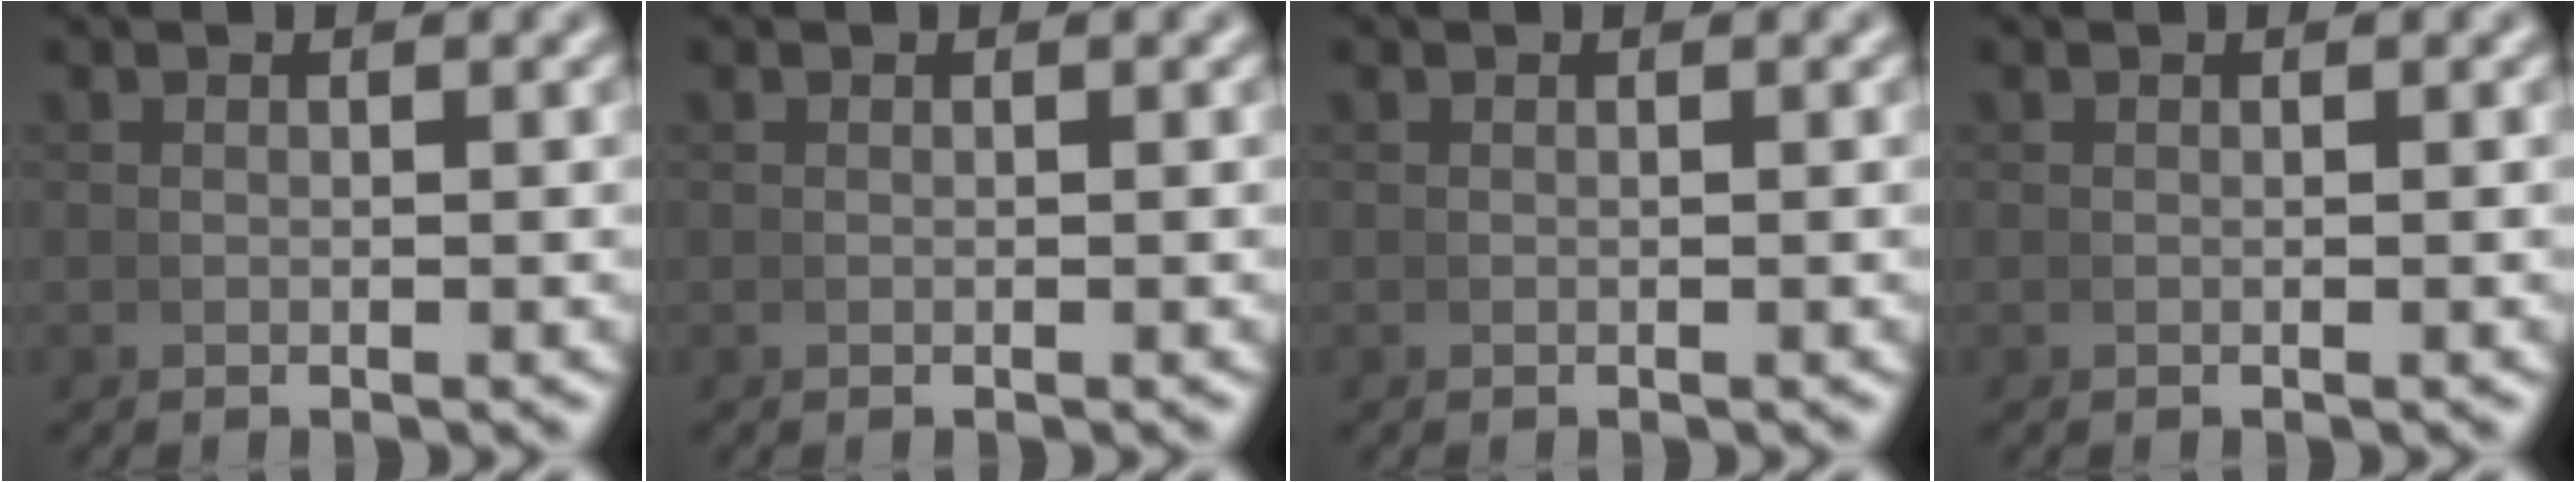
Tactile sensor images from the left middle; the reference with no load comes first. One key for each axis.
{"total": 0.0}
{"total": 0.0}
{"total": 0.0}